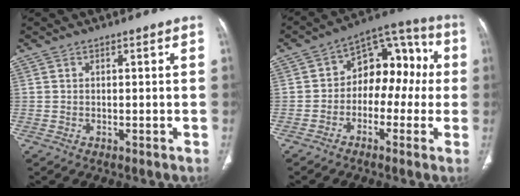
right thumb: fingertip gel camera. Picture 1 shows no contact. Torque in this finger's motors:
{"motor_torque": [-0.20, 0.12, 0.08, -0.14, 0.18]}